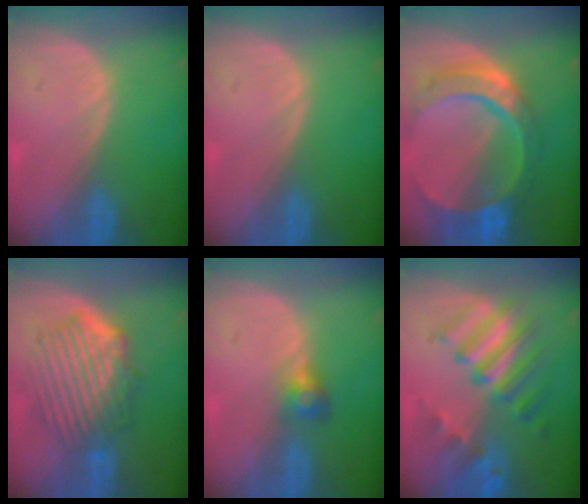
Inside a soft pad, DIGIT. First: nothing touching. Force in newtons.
{"total": 0.0}
{"total": 11.0, "press": 9.3, "slide": 5.8}
{"total": 9.4, "press": 8.4, "slide": 4.4}
{"total": 2.8, "press": 2.6, "slide": 0.9}
{"total": 9.5, "press": 8.4, "slide": 4.5}